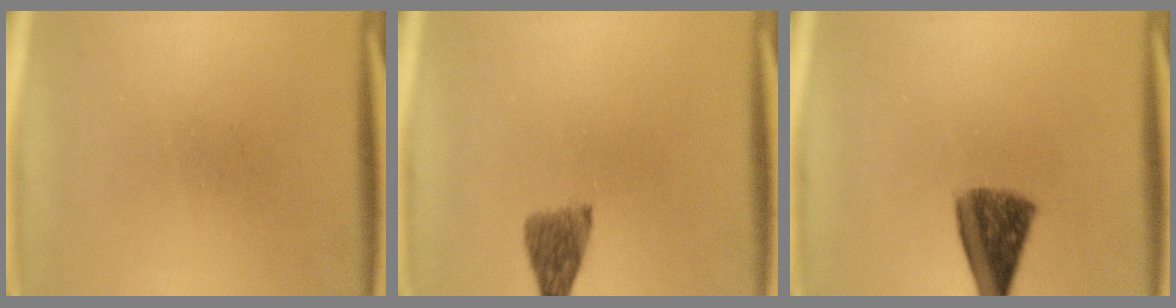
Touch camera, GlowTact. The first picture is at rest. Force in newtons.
{"total": 4.1}
{"total": 8.4}